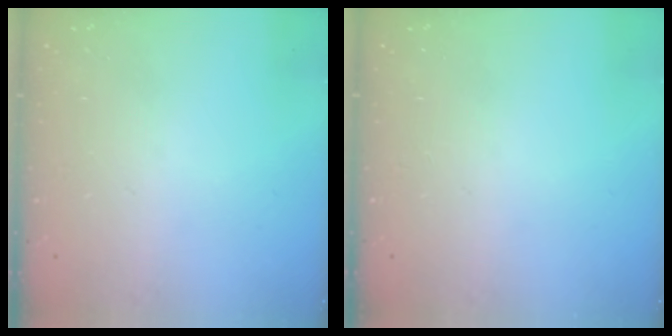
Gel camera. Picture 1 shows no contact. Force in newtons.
{"total": 0.0}